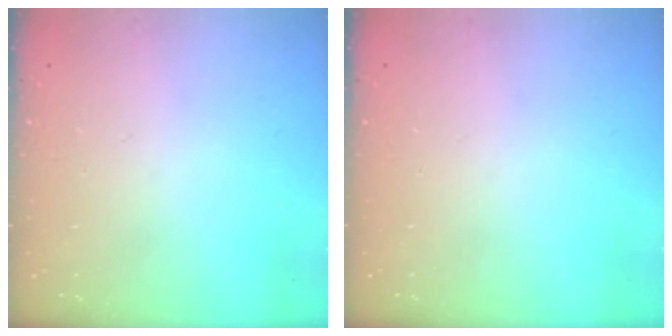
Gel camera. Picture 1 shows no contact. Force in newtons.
{"total": 0.0}